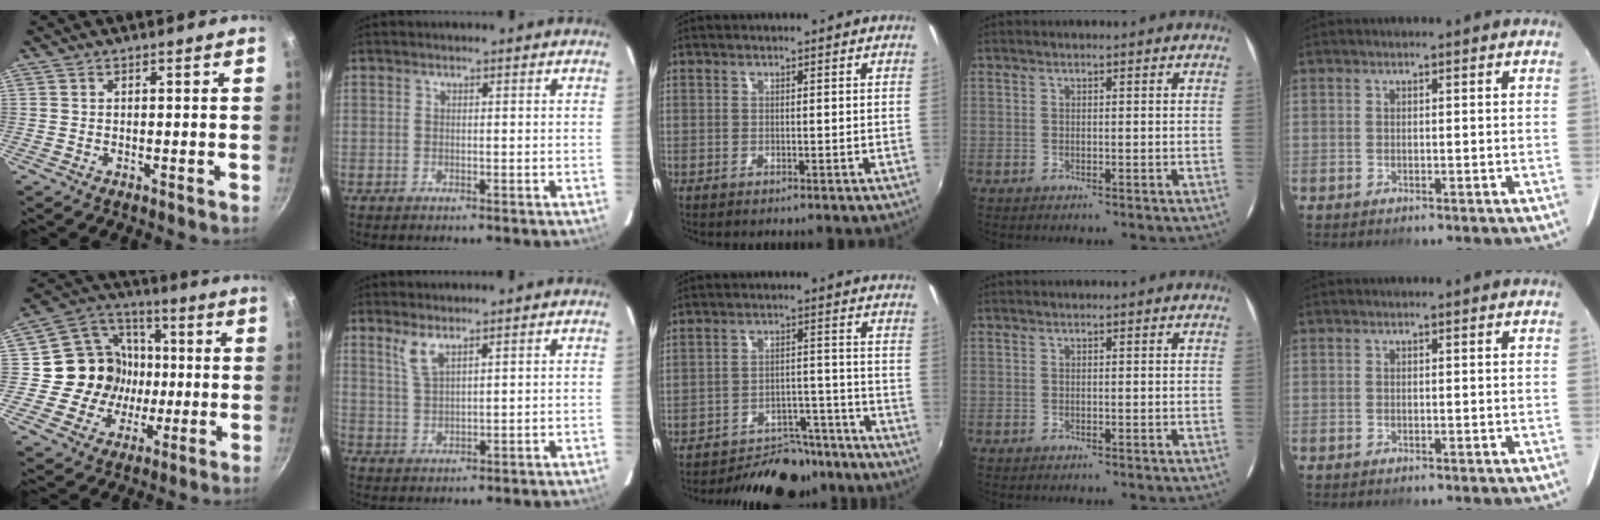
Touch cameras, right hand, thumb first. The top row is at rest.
{"thumb": {"total": 15.7, "force": [-0.7, 14.8, 5.3], "torque": [-0.053, 0.028, -0.017]}, "index": {"total": 3.7, "force": [2.5, 0.9, 2.5], "torque": [-0.054, -0.001, 0.054]}, "middle": {"total": 16.3, "force": [-14.4, 5.9, 4.9], "torque": [-0.096, 0.021, -0.184]}}